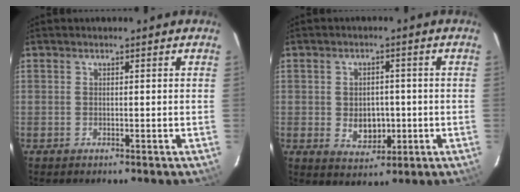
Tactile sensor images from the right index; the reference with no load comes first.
{"total": 6.1, "force": [-0.9, 4.6, 4.0], "torque": [-0.072, -0.002, -0.003]}